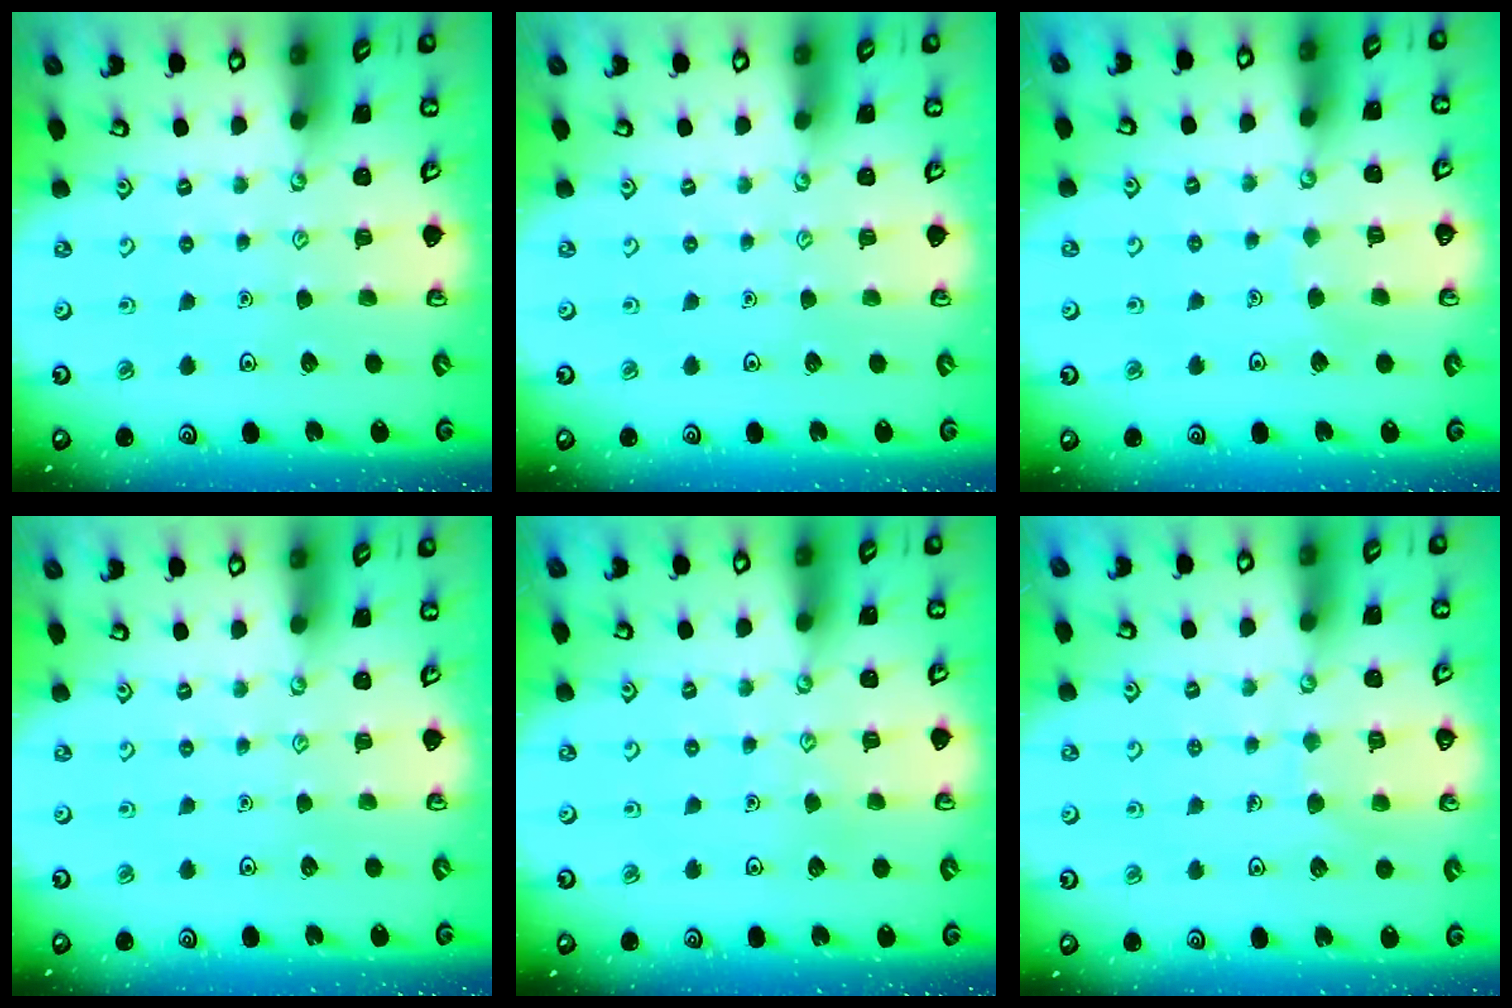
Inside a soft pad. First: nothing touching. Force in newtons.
{"total": 0.0}
{"total": 3.9, "press": 3.9, "slide": 0.3}
{"total": 0.0}
{"total": 4.0, "press": 4.0, "slide": 0.2}
{"total": 6.5, "press": 6.5, "slide": 0.5}